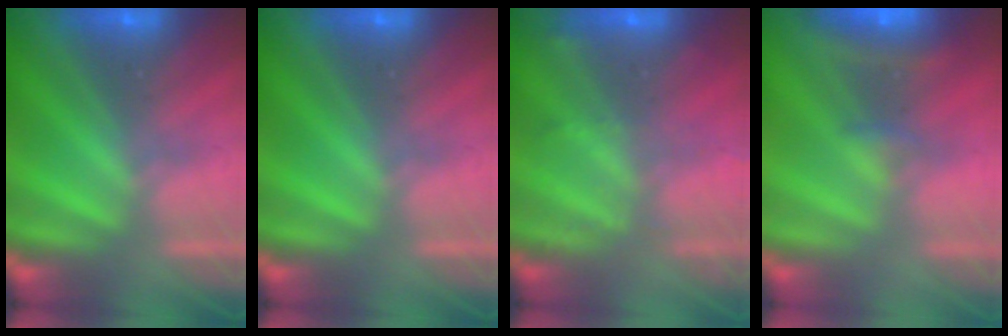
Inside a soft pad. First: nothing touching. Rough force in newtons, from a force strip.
{"total": 0.0}
{"total": 2.3}
{"total": 5.9}